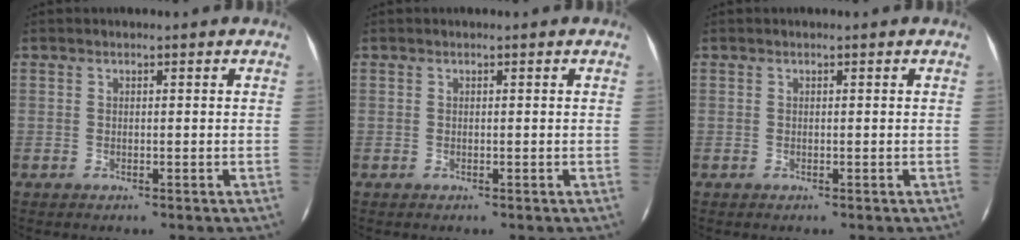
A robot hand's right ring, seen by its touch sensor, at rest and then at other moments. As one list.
[{"total": 0.0}, {"total": 0.0}]